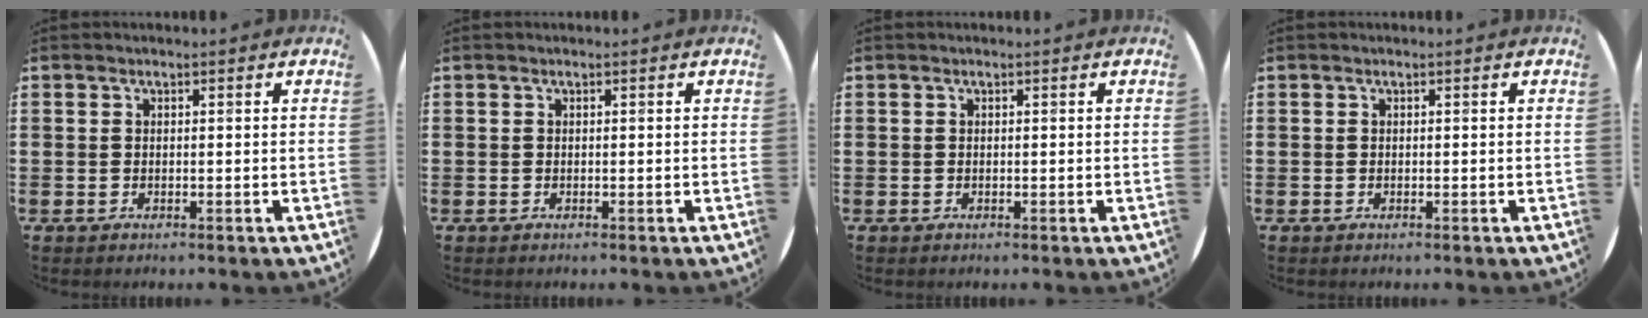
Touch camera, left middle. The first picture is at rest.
{"total": 0.0}
{"total": 0.0}
{"total": 0.0}